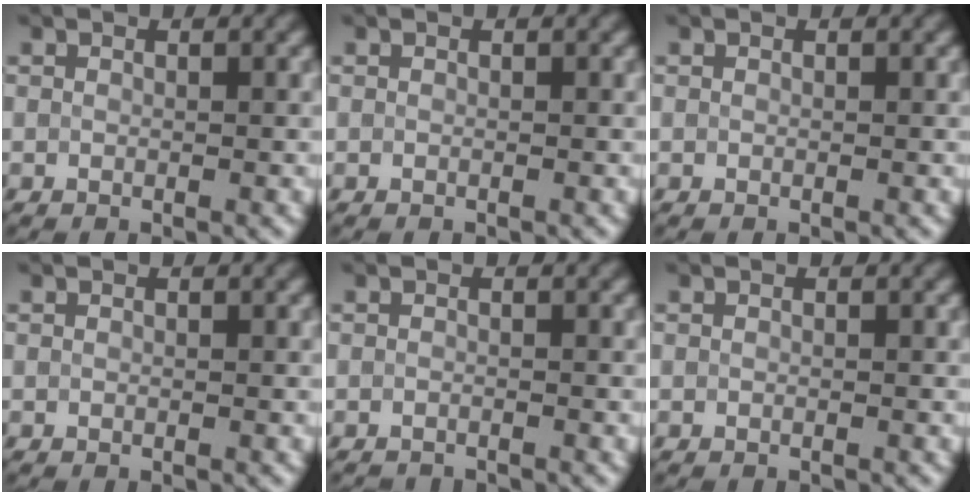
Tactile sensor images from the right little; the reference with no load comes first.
{"total": 0.0}
{"total": 0.0}
{"total": 0.0}
{"total": 1.1, "force": [-1.1, -0.1, 0.0], "torque": [0.000, -0.002, -0.019]}
{"total": 0.0}